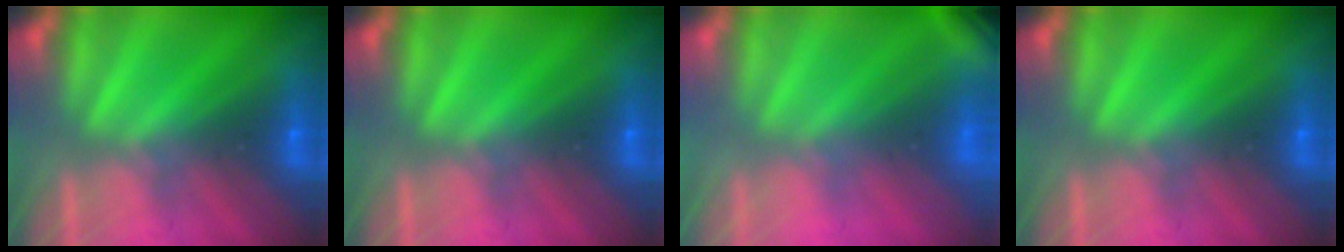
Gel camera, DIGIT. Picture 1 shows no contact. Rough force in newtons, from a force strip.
{"total": 0.0}
{"total": 2.9}
{"total": 0.0}